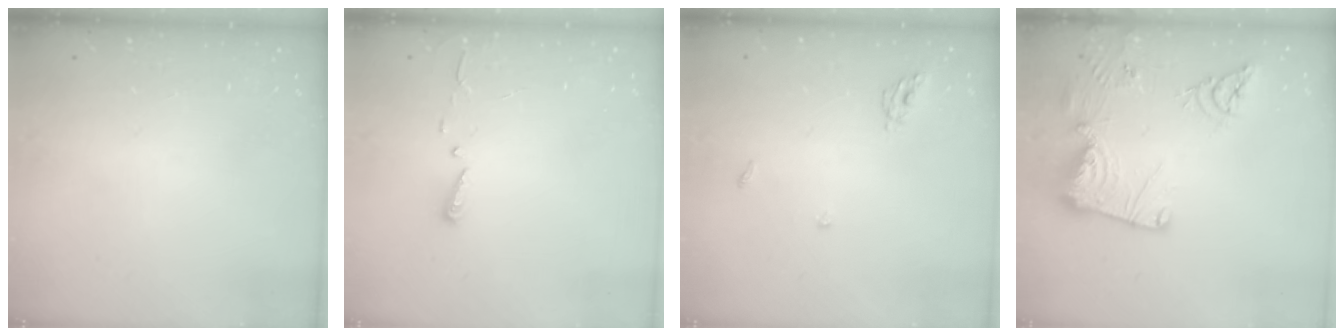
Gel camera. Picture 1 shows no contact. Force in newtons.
{"total": 3.0, "press": 2.9, "slide": 0.3}
{"total": 5.2, "press": 5.1, "slide": 0.3}
{"total": 18.1, "press": 18.0, "slide": 1.7}